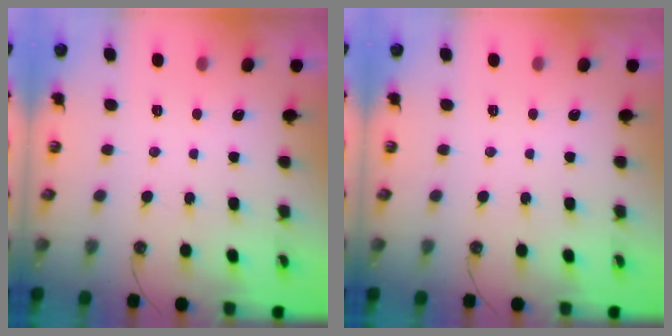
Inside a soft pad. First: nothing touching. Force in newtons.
{"total": 0.0}